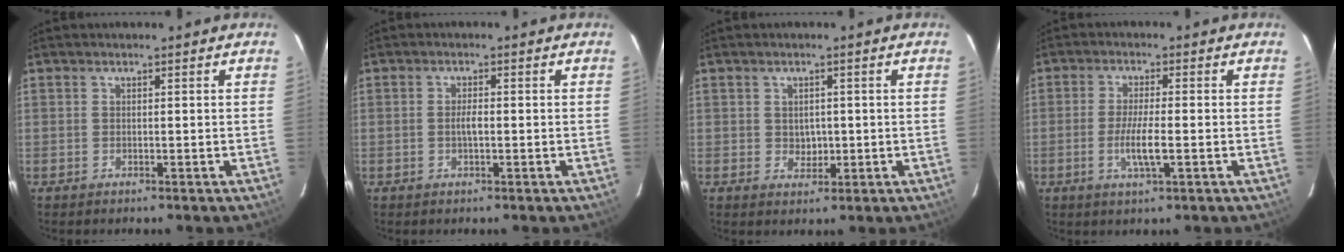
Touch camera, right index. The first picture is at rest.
{"total": 1.8, "force": [-0.3, 0.6, 1.7], "torque": [-0.033, 0.002, -0.006]}
{"total": 2.7, "force": [0.1, 2.4, 1.3], "torque": [-0.019, 0.002, 0.005]}
{"total": 5.4, "force": [-1.5, 0.6, 5.2], "torque": [-0.100, -0.008, -0.029]}